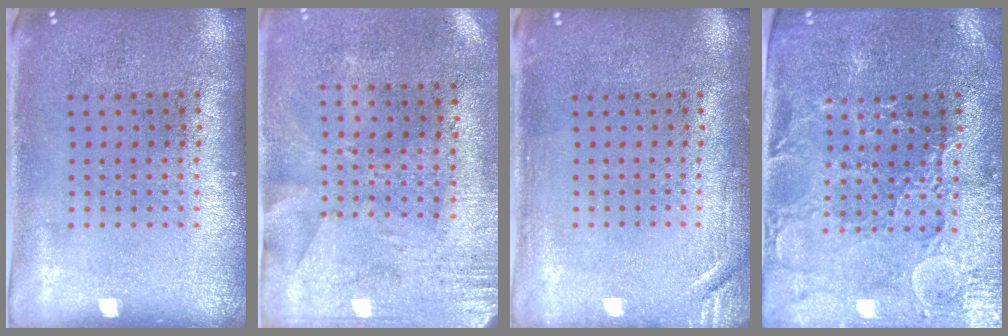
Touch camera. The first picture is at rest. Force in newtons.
{"total": 2.8, "press": 2.3, "slide": 1.7}
{"total": 1.7, "press": 1.7, "slide": 0.2}
{"total": 1.9, "press": 1.8, "slide": 0.5}